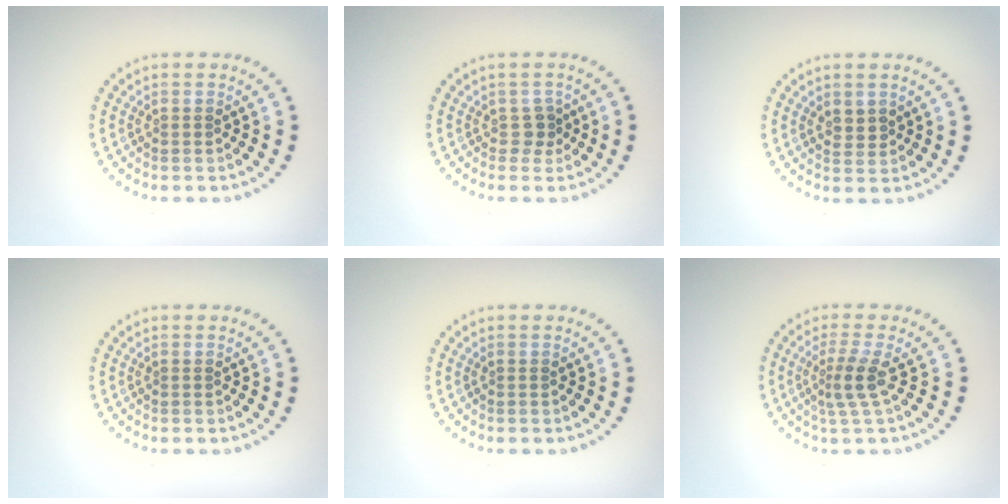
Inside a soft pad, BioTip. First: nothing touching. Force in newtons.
{"total": 1.3, "press": 1.0, "slide": 0.8}
{"total": 1.2, "press": 1.0, "slide": 0.5}
{"total": 0.0}
{"total": 0.0}
{"total": 2.5, "press": 1.8, "slide": 1.8}